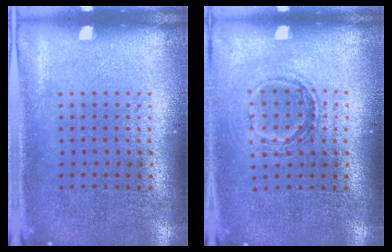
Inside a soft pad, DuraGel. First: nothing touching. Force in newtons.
{"total": 1.1, "press": 1.0, "slide": 0.6}